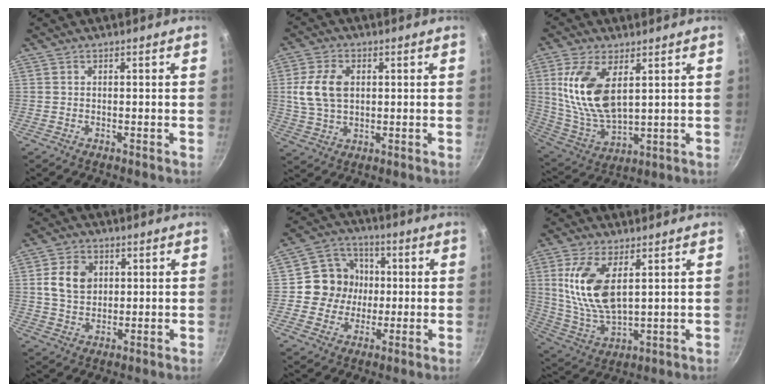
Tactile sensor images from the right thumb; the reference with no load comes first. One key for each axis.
{"total": 9.1, "fx": 1.4, "fy": 5.9, "fz": 6.7, "tx": -0.130, "ty": 0.002, "tz": 0.032}
{"total": 15.1, "fx": 4.4, "fy": 7.4, "fz": 12.4, "tx": -0.248, "ty": -0.019, "tz": 0.098}
{"total": 7.7, "fx": 1.9, "fy": 5.9, "fz": 4.7, "tx": -0.066, "ty": -0.005, "tz": 0.036}
{"total": 11.2, "fx": 0.1, "fy": 10.3, "fz": 4.4, "tx": -0.027, "ty": 0.020, "tz": -0.004}
{"total": 13.8, "fx": 3.9, "fy": 6.5, "fz": 11.5, "tx": -0.233, "ty": -0.018, "tz": 0.091}